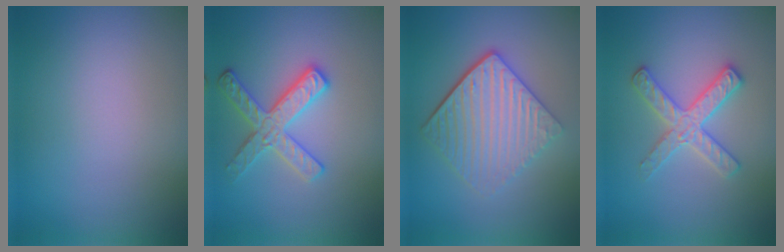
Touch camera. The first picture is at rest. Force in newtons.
{"total": 3.2, "press": 3.0, "slide": 1.0}
{"total": 5.0, "press": 3.7, "slide": 3.4}
{"total": 2.8, "press": 2.8, "slide": 0.3}